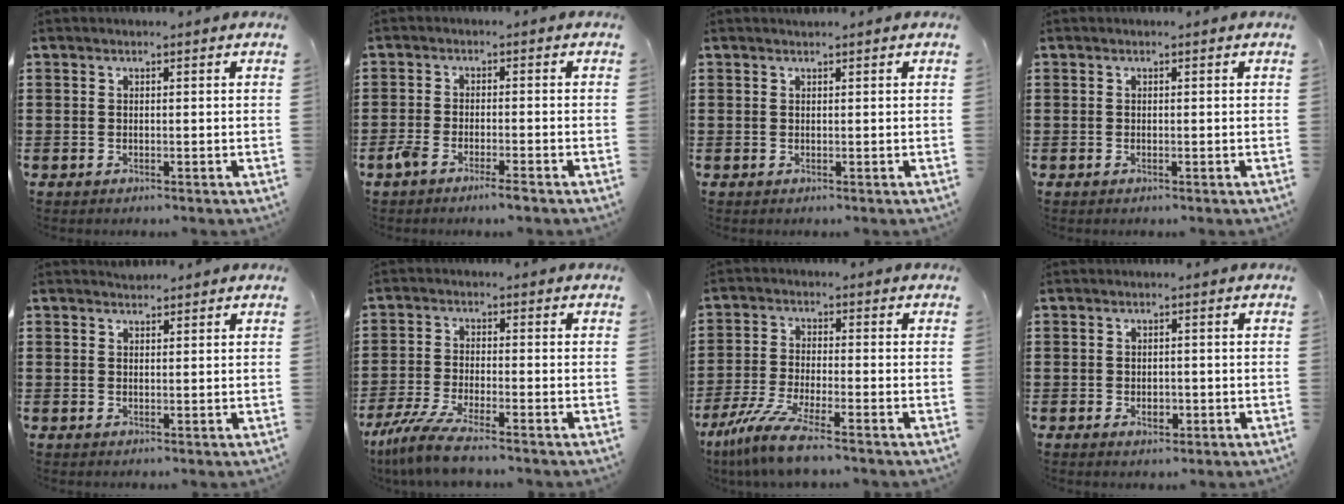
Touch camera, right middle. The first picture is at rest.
{"total": 3.0, "force": [-2.2, 0.4, 2.1], "torque": [-0.047, -0.001, -0.043]}
{"total": 0.0}
{"total": 0.0}
{"total": 1.1, "force": [1.0, 0.2, -0.2], "torque": [0.000, 0.000, 0.020]}
{"total": 5.7, "force": [-4.7, 0.1, 3.2], "torque": [-0.087, -0.022, -0.096]}
{"total": 7.5, "force": [-5.8, 0.4, 4.7], "torque": [-0.113, -0.017, -0.117]}
{"total": 1.8, "force": [-0.6, 1.0, 1.4], "torque": [-0.026, 0.003, -0.011]}